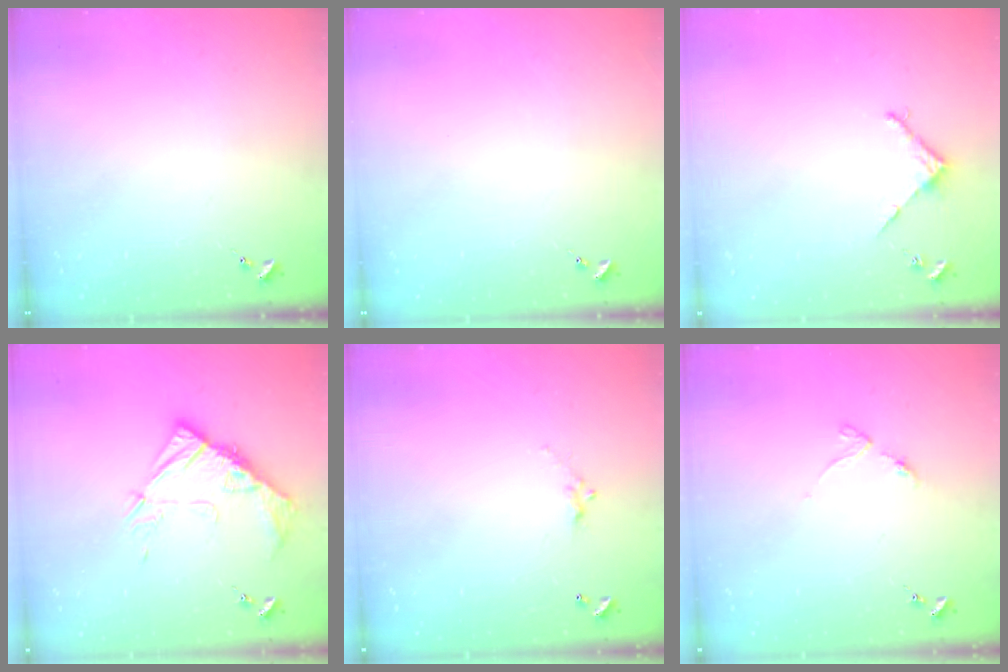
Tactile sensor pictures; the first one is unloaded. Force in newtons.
{"total": 0.0}
{"total": 2.9, "press": 2.8, "slide": 0.2}
{"total": 12.2, "press": 12.1, "slide": 0.9}
{"total": 4.9, "press": 4.9, "slide": 0.2}
{"total": 4.0, "press": 3.9, "slide": 0.4}